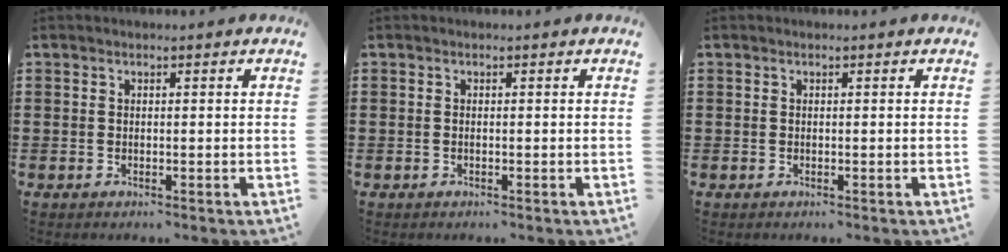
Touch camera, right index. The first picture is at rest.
{"total": 0.0}
{"total": 0.0}